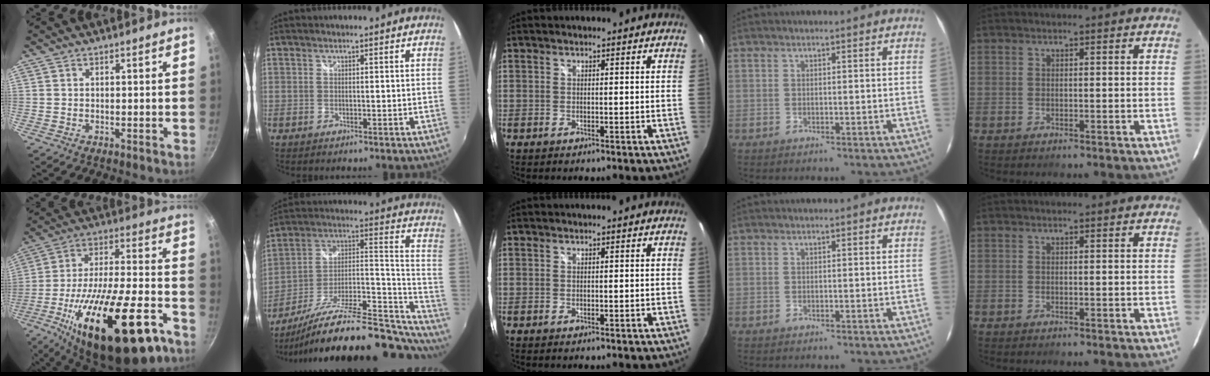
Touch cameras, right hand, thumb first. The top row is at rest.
{"thumb": {"total": 31.4, "force": [-15.6, 11.2, 24.8], "torque": [-0.385, 0.052, -0.245]}, "index": {"total": 28.9, "force": [-20.5, 10.5, 17.4], "torque": [-0.231, 0.018, -0.302]}}